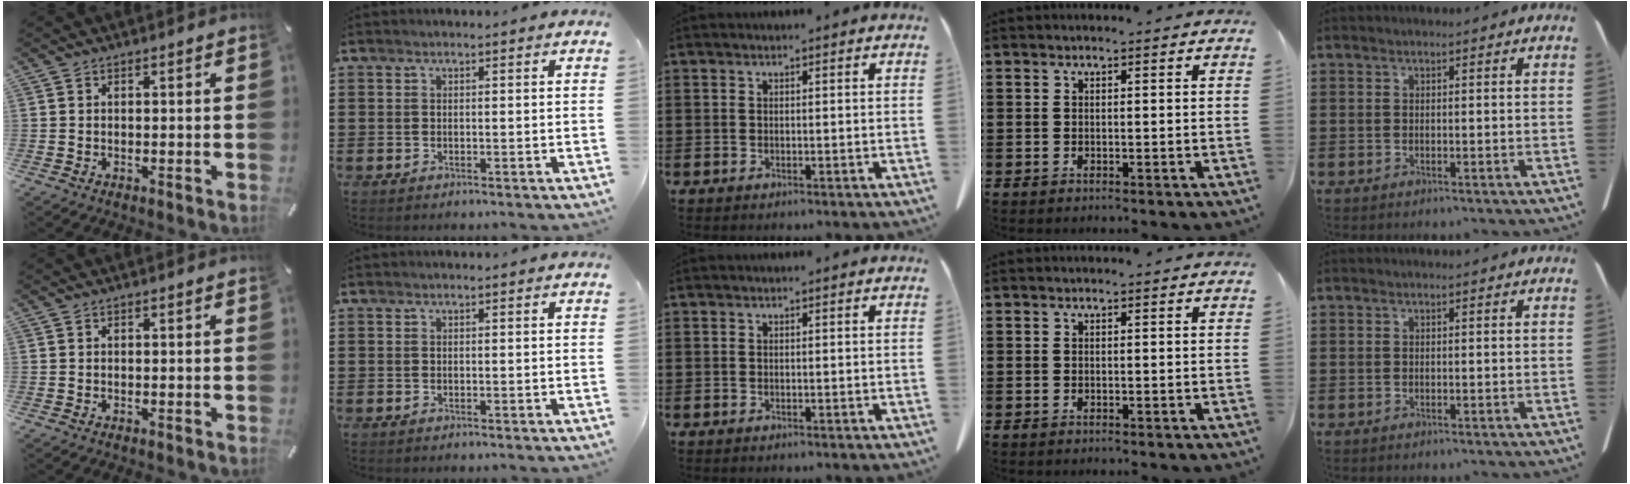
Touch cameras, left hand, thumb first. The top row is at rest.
{}